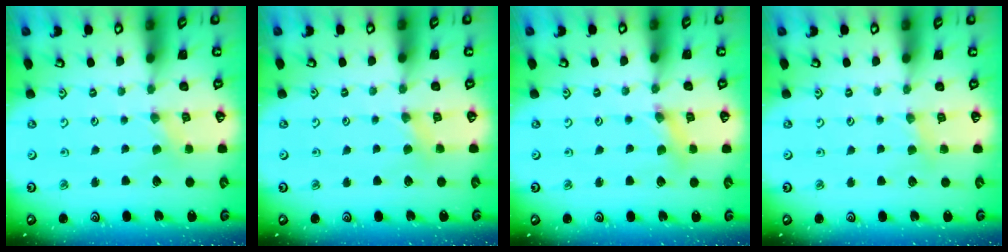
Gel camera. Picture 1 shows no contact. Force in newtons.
{"total": 2.9, "press": 2.9, "slide": 0.6}
{"total": 2.8, "press": 2.8, "slide": 0.4}
{"total": 2.5, "press": 2.5, "slide": 0.4}